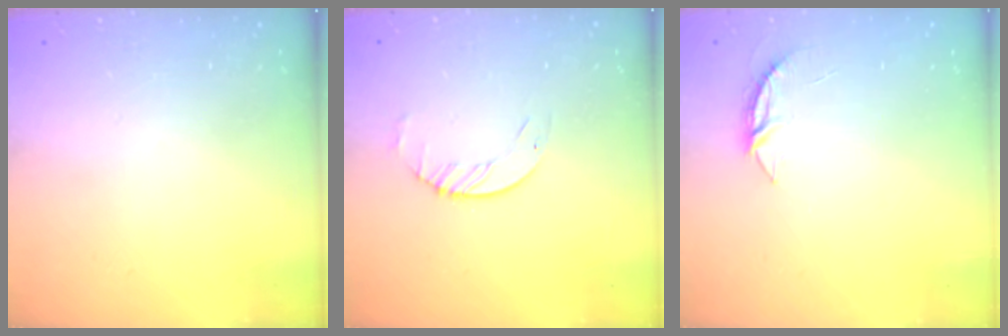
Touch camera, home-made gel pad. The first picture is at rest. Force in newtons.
{"total": 1.6, "press": 1.6, "slide": 0.2}
{"total": 3.7, "press": 3.6, "slide": 0.4}